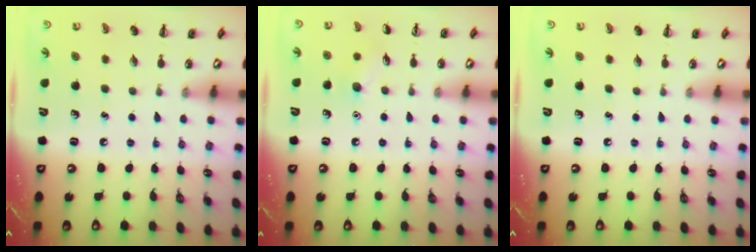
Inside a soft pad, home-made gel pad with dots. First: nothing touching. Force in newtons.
{"total": 6.1, "press": 5.9, "slide": 1.8}
{"total": 0.0}